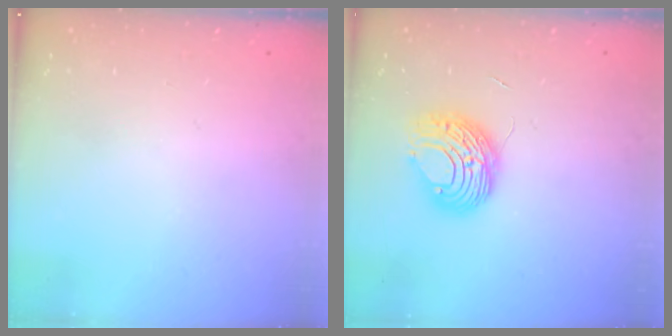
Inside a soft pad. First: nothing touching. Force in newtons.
{"total": 9.0, "press": 9.0, "slide": 0.9}